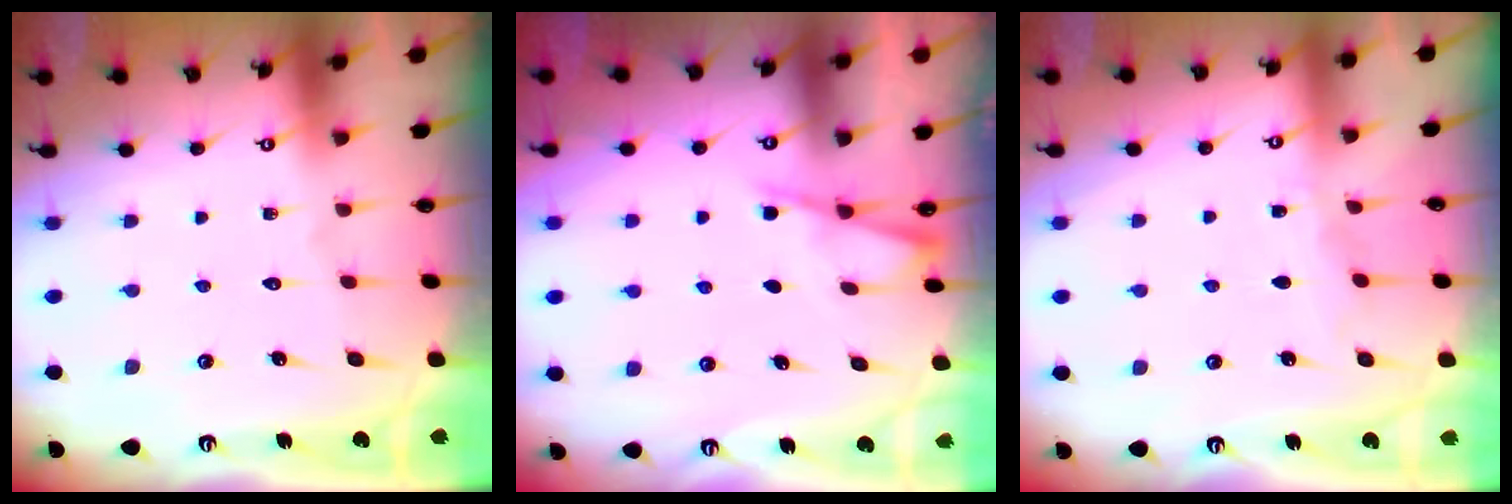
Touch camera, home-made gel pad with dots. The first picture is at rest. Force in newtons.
{"total": 2.7, "press": 2.7, "slide": 0.3}
{"total": 3.9, "press": 3.9, "slide": 0.6}